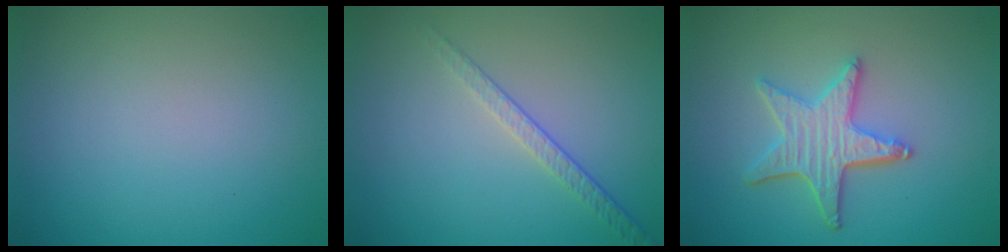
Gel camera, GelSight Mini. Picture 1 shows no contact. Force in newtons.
{"total": 1.9, "press": 1.4, "slide": 1.3}
{"total": 4.4, "press": 3.8, "slide": 2.2}